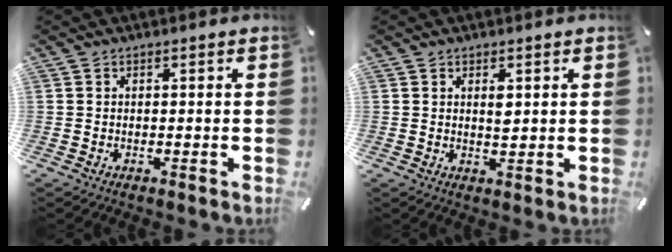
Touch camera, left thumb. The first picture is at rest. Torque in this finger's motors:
{"motor_torque": [0.48, 0.64, 0.20, -0.23, 0.02]}